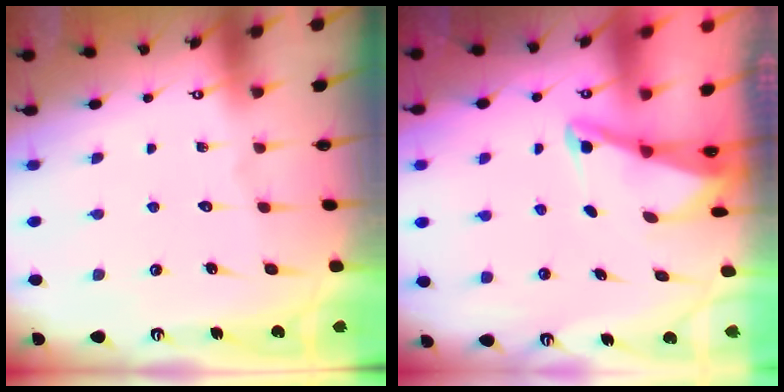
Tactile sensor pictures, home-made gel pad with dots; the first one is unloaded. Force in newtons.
{"total": 2.2, "press": 2.2, "slide": 0.3}